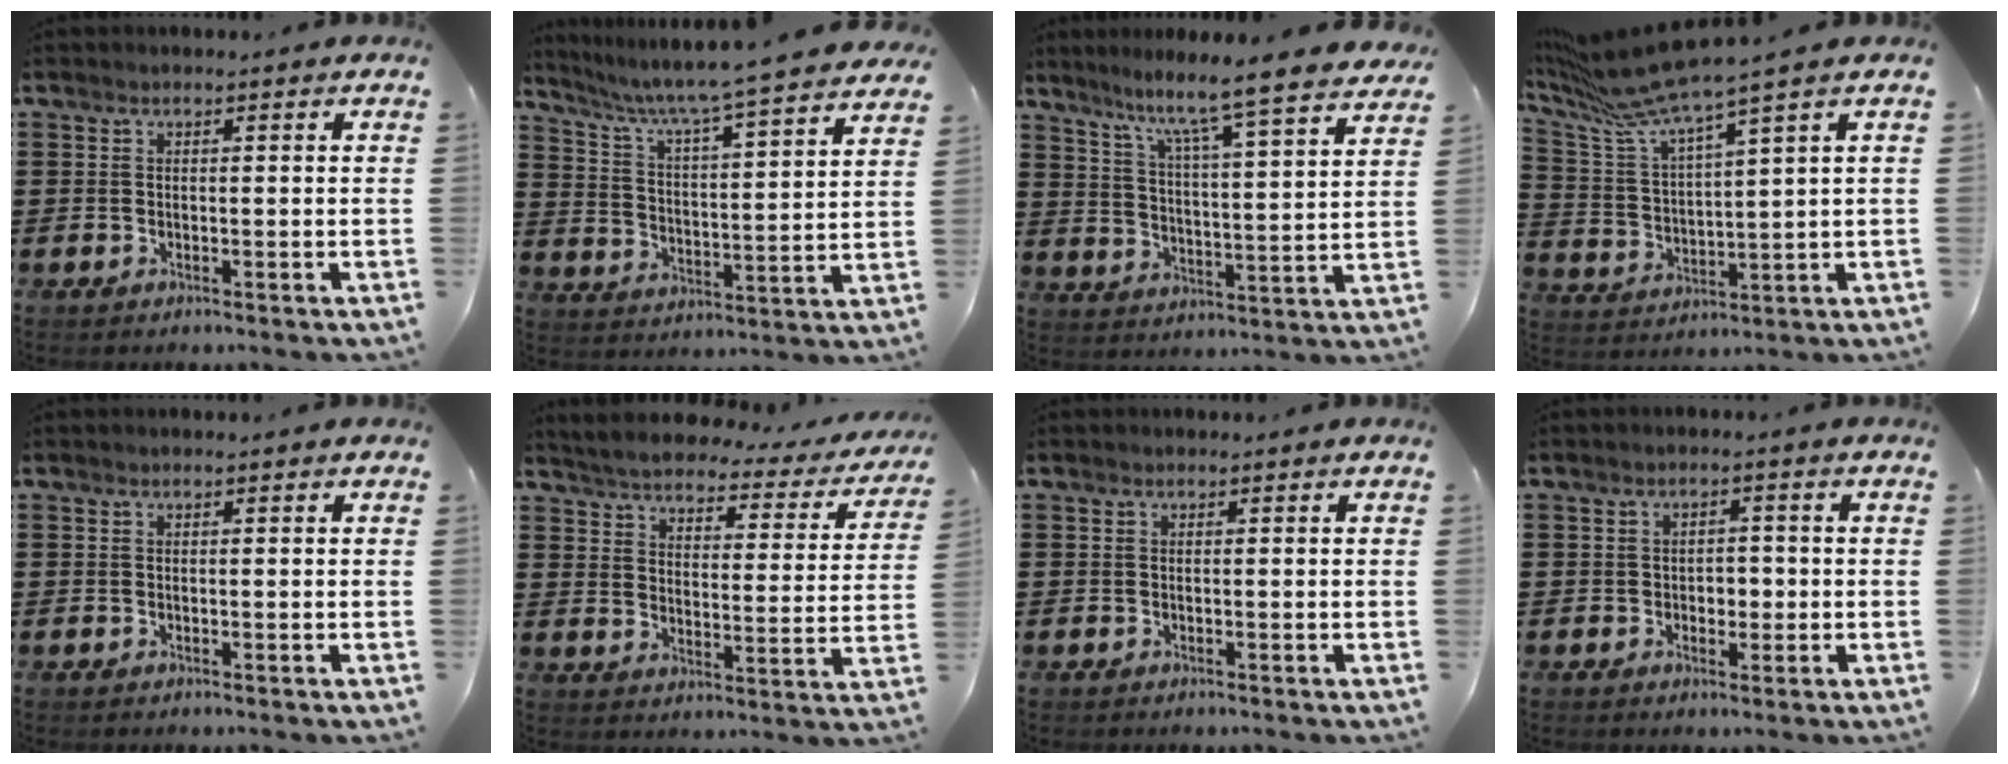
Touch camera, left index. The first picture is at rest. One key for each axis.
{"total": 5.3, "fx": 4.6, "fy": -0.8, "fz": 2.5, "tx": -0.069, "ty": -0.048, "tz": 0.068}
{"total": 7.1, "fx": 6.0, "fy": -1.2, "fz": 3.6, "tx": -0.086, "ty": -0.056, "tz": 0.088}
{"total": 8.1, "fx": 6.9, "fy": -0.1, "fz": 4.3, "tx": -0.125, "ty": -0.045, "tz": 0.112}
{"total": 0.0}
{"total": 4.0, "fx": 3.9, "fy": 0.1, "fz": 1.2, "tx": -0.045, "ty": -0.029, "tz": 0.060}
{"total": 0.0}
{"total": 2.2, "fx": -0.4, "fy": 1.7, "fz": 1.3, "tx": -0.031, "ty": 0.007, "tz": -0.012}